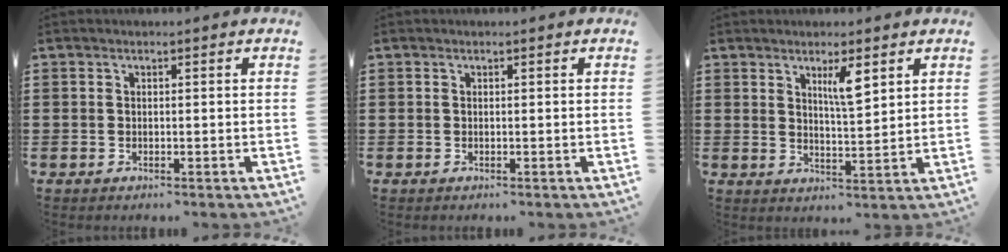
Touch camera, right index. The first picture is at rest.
{"total": 0.0}
{"total": 4.4, "force": [2.4, 0.9, 3.6], "torque": [-0.061, -0.003, 0.036]}